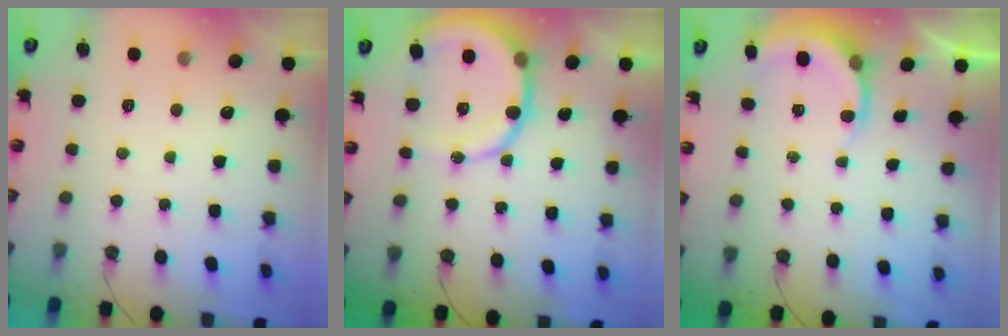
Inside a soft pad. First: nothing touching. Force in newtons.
{"total": 12.1, "press": 11.8, "slide": 2.7}
{"total": 5.6, "press": 5.6, "slide": 0.5}